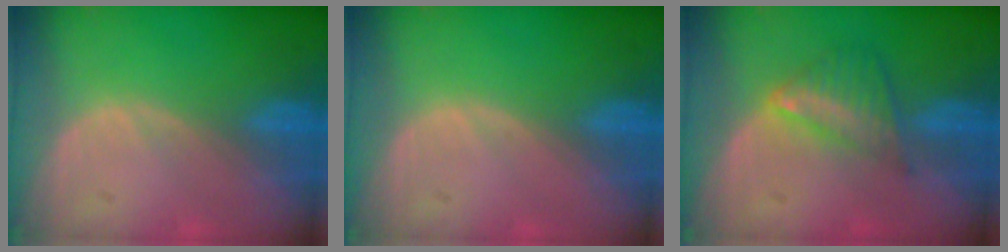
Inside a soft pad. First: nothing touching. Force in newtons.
{"total": 0.0}
{"total": 6.1, "press": 5.3, "slide": 3.0}